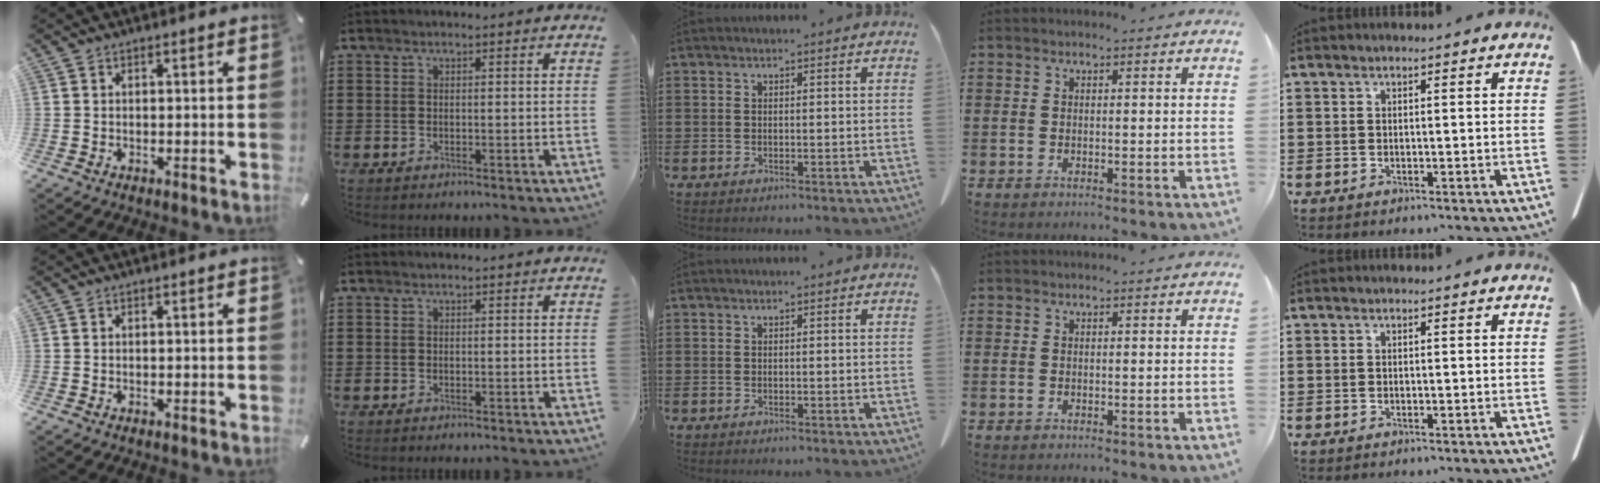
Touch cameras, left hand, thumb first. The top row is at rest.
{}